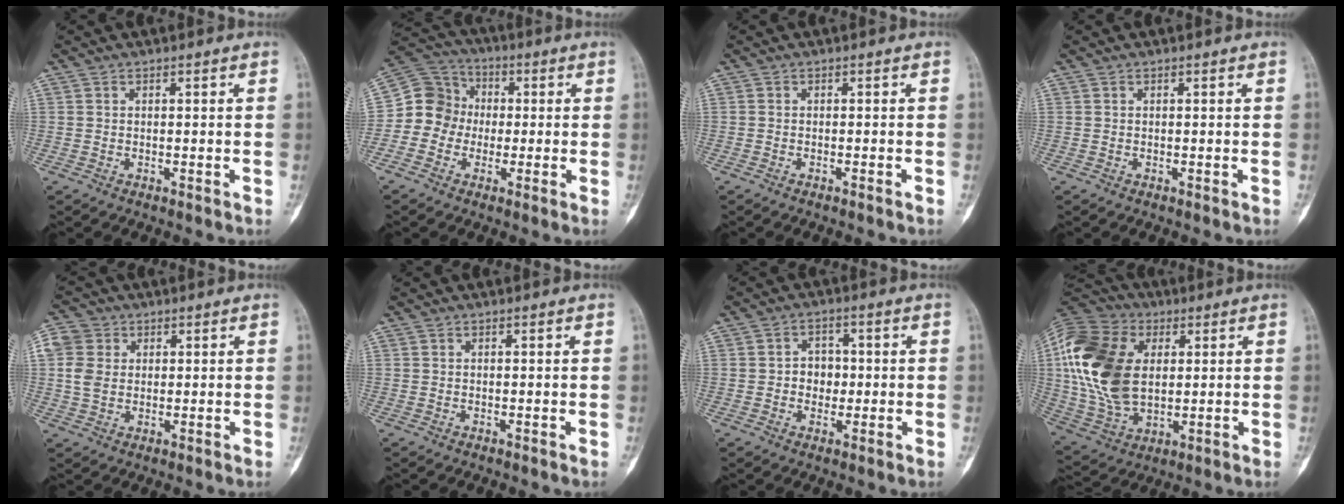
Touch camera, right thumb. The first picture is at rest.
{"total": 9.8, "force": [-1.4, 9.3, 2.7], "torque": [-0.016, 0.040, -0.038]}
{"total": 0.7, "force": [-0.5, -0.2, 0.4], "torque": [-0.008, 0.005, -0.008]}
{"total": 0.0}
{"total": 6.1, "force": [1.1, 5.1, 3.0], "torque": [-0.060, 0.006, 0.017]}
{"total": 0.0}
{"total": 4.5, "force": [-0.2, 3.8, 2.4], "torque": [-0.004, 0.009, -0.010]}
{"total": 22.2, "force": [3.4, 14.6, 16.4], "torque": [-0.332, -0.006, 0.062]}